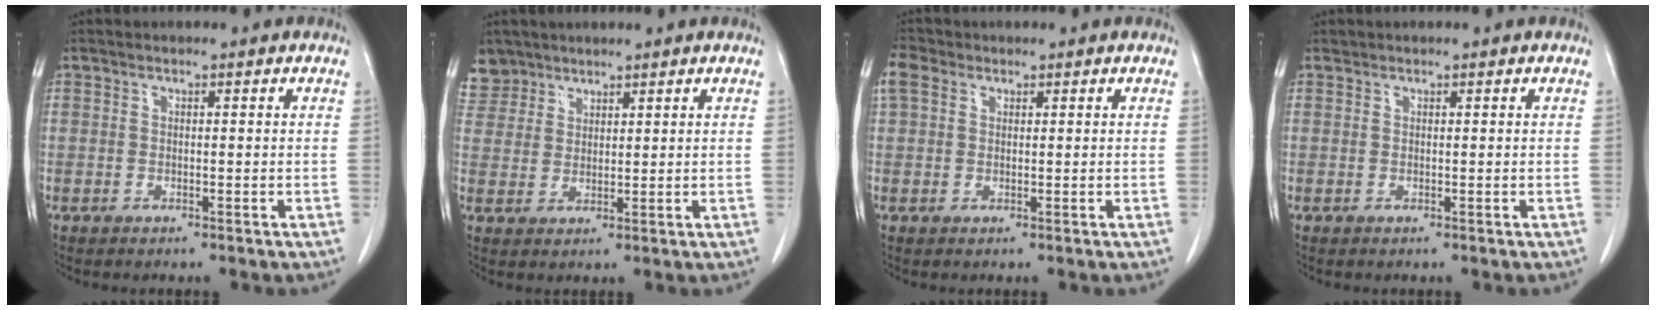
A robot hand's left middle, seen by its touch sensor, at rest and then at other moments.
{"total": 5.2, "force": [4.2, 3.0, -0.3], "torque": [0.013, 0.006, 0.084]}
{"total": 3.1, "force": [1.5, 2.2, 1.5], "torque": [-0.043, 0.020, 0.032]}
{"total": 0.0}